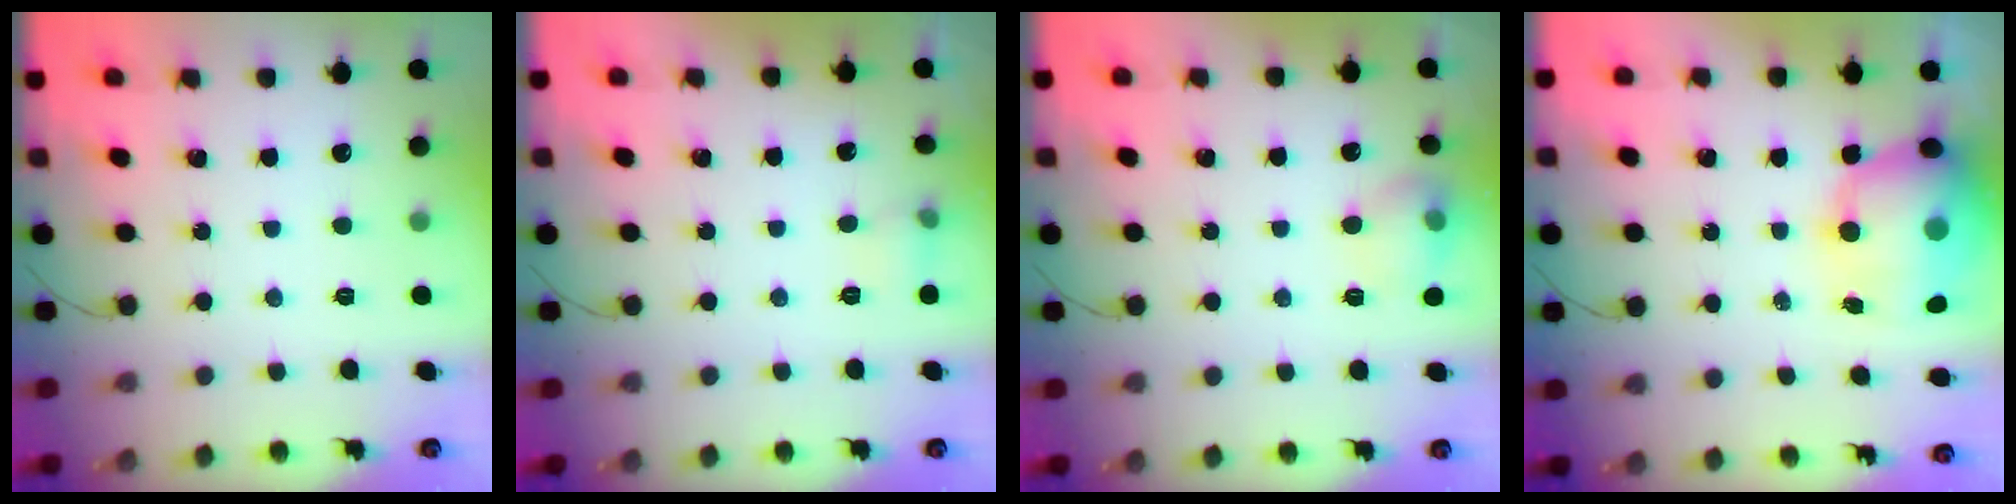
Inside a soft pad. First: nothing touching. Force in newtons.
{"total": 5.7, "press": 5.2, "slide": 2.2}
{"total": 9.6, "press": 9.5, "slide": 1.3}
{"total": 14.6, "press": 14.2, "slide": 3.6}